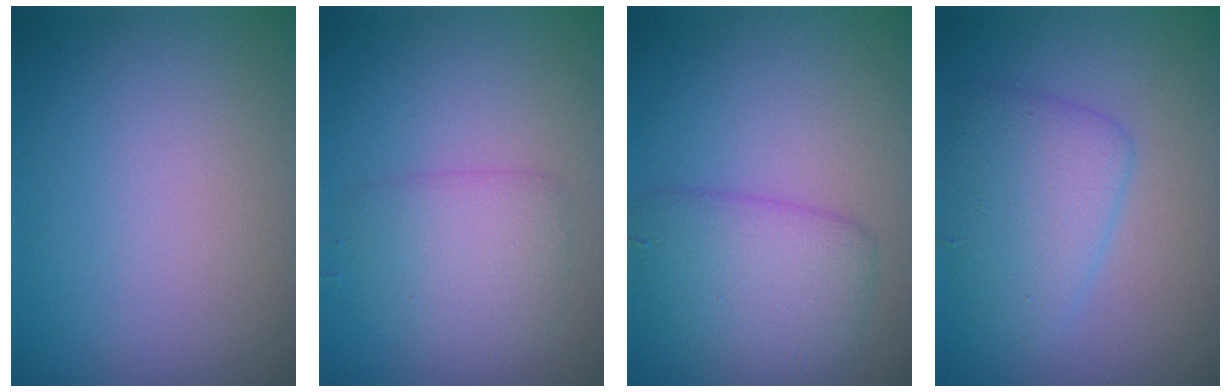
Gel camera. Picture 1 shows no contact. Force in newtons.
{"total": 2.9, "press": 2.9, "slide": 0.1}
{"total": 4.6, "press": 4.6, "slide": 0.1}
{"total": 4.0, "press": 4.0, "slide": 0.1}